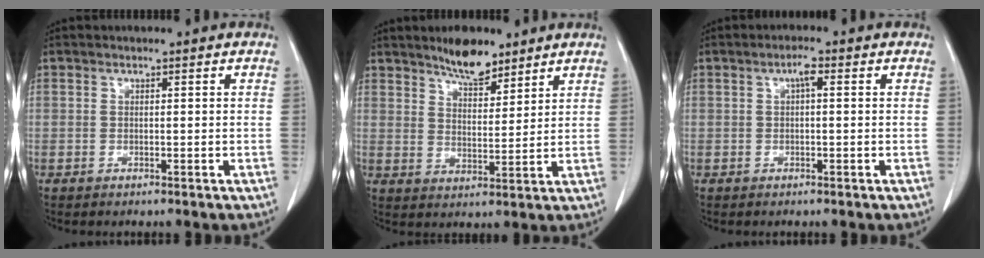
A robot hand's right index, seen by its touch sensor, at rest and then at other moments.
{"total": 6.7, "force": [5.4, 2.2, 3.2], "torque": [-0.055, -0.002, 0.095]}
{"total": 1.9, "force": [0.5, 0.4, 1.8], "torque": [-0.031, 0.005, 0.007]}